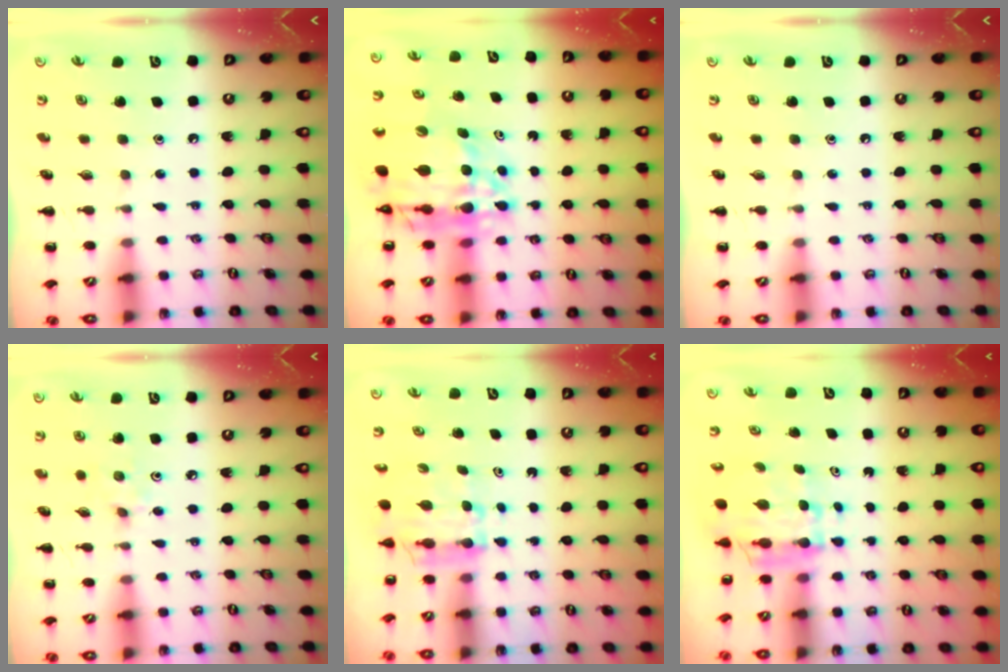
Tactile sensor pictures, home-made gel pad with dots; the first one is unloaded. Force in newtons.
{"total": 15.1, "press": 14.5, "slide": 4.2}
{"total": 0.0}
{"total": 2.5, "press": 2.4, "slide": 0.9}
{"total": 5.9, "press": 5.9, "slide": 0.7}
{"total": 6.7, "press": 6.6, "slide": 1.0}